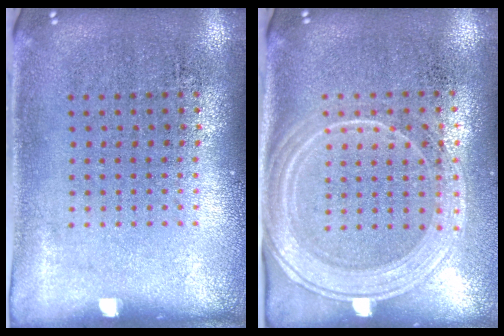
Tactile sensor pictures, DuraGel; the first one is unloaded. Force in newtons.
{"total": 2.1, "press": 1.9, "slide": 0.9}